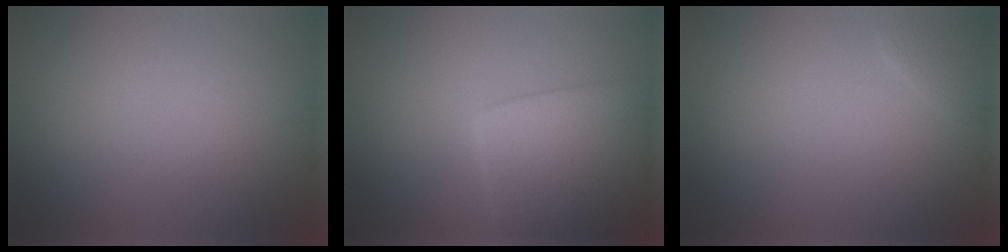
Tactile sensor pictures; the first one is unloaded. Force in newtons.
{"total": 10.8, "press": 10.8, "slide": 0.5}
{"total": 1.3, "press": 1.3, "slide": 0.2}